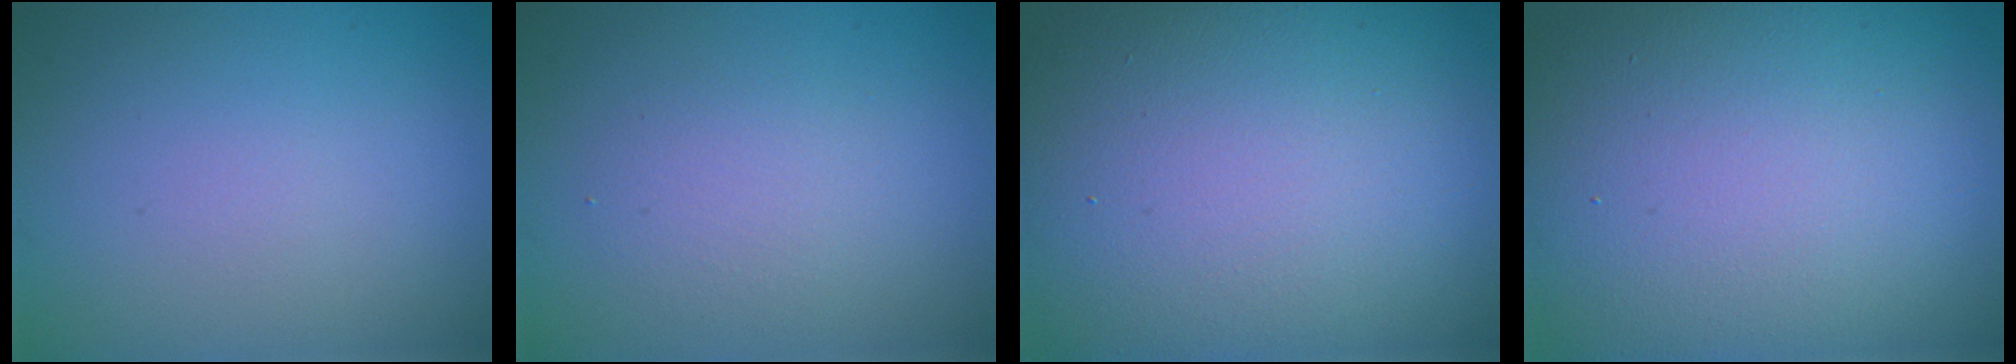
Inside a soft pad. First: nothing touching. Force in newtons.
{"total": 2.2, "press": 2.2, "slide": 0.1}
{"total": 19.0, "press": 19.0, "slide": 1.0}
{"total": 18.2, "press": 18.1, "slide": 0.8}